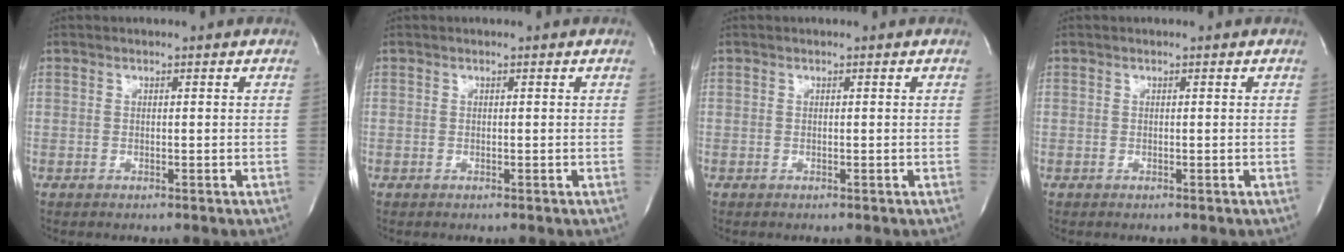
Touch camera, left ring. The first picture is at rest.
{"total": 0.0}
{"total": 0.0}
{"total": 0.0}